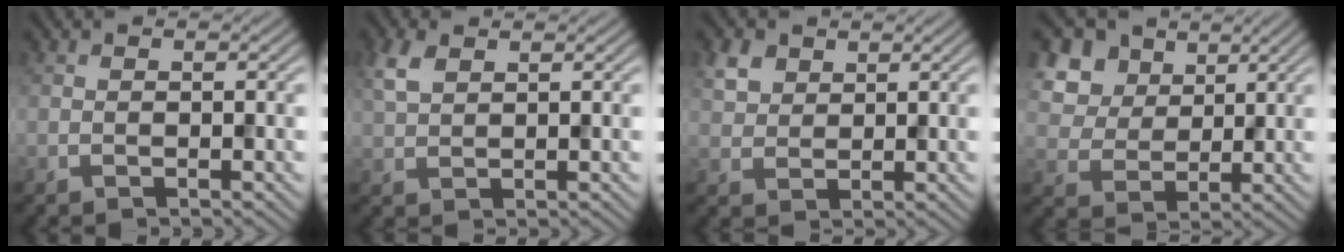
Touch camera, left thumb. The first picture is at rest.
{"total": 3.2, "force": [1.7, 1.6, 2.2], "torque": [-0.061, 0.008, 0.036]}
{"total": 3.6, "force": [1.9, 2.6, 1.6], "torque": [-0.046, 0.003, 0.044]}
{"total": 9.6, "force": [4.7, 7.1, 4.5], "torque": [-0.161, 0.009, 0.103]}